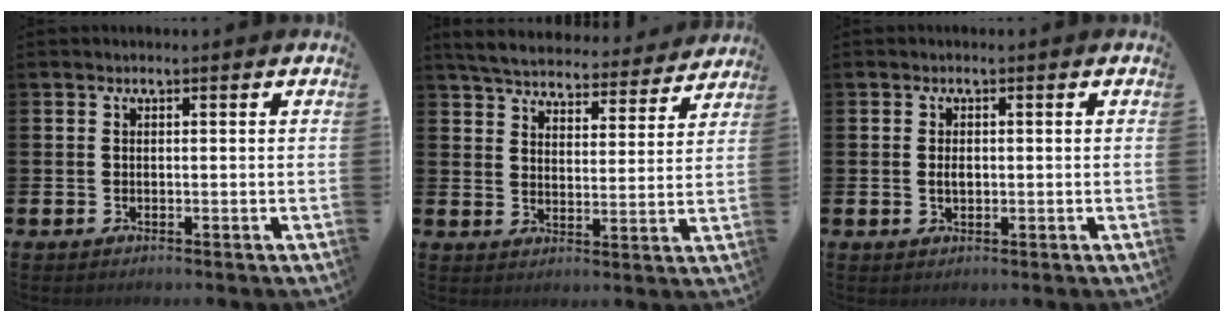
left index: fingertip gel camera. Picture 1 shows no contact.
{"total": 5.8, "force": [5.7, 1.0, 1.0], "torque": [-0.041, -0.039, 0.097]}
{"total": 1.4, "force": [0.0, 0.9, 1.1], "torque": [-0.007, 0.000, -0.005]}